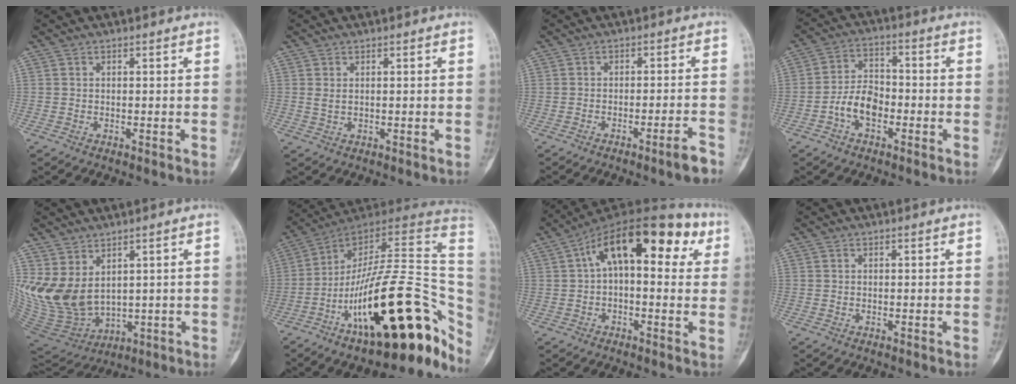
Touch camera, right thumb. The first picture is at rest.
{"total": 1.4, "force": [0.4, 0.8, 1.1], "torque": [-0.024, 0.003, 0.015]}
{"total": 3.9, "force": [-2.8, 0.1, 2.7], "torque": [-0.040, 0.019, -0.041]}
{"total": 7.3, "force": [-2.7, 4.6, 5.0], "torque": [-0.078, 0.029, -0.059]}
{"total": 12.8, "force": [3.5, 8.5, 9.0], "torque": [-0.173, -0.024, 0.101]}
{"total": 32.3, "force": [-11.2, 11.4, 28.0], "torque": [-0.331, 0.069, -0.173]}
{"total": 16.9, "force": [5.0, 8.4, 13.8], "torque": [-0.170, 0.040, 0.064]}
{"total": 0.0}